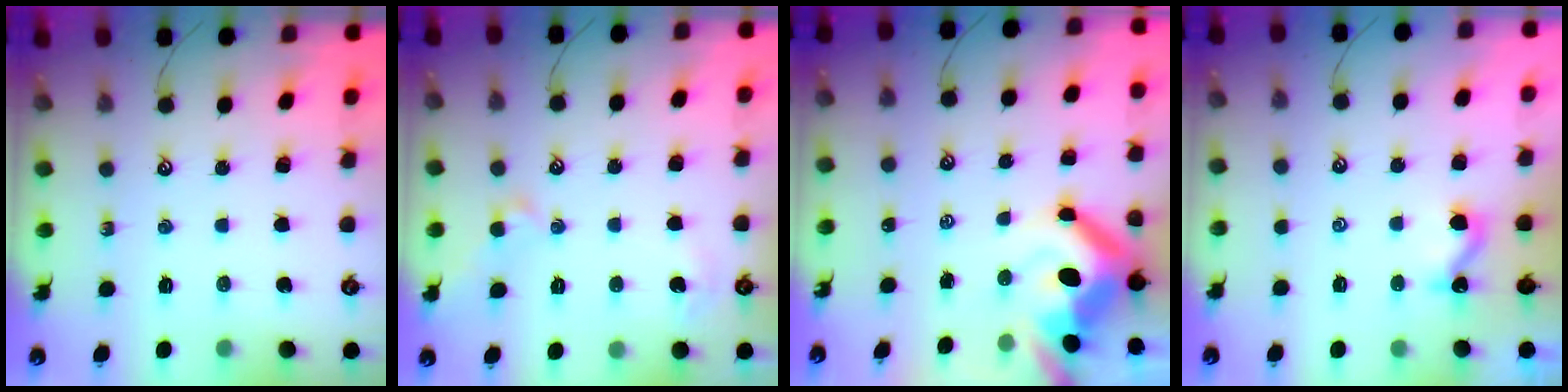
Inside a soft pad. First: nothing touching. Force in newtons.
{"total": 1.9, "press": 1.9, "slide": 0.5}
{"total": 17.5, "press": 17.3, "slide": 2.4}
{"total": 2.5, "press": 2.5, "slide": 0.3}